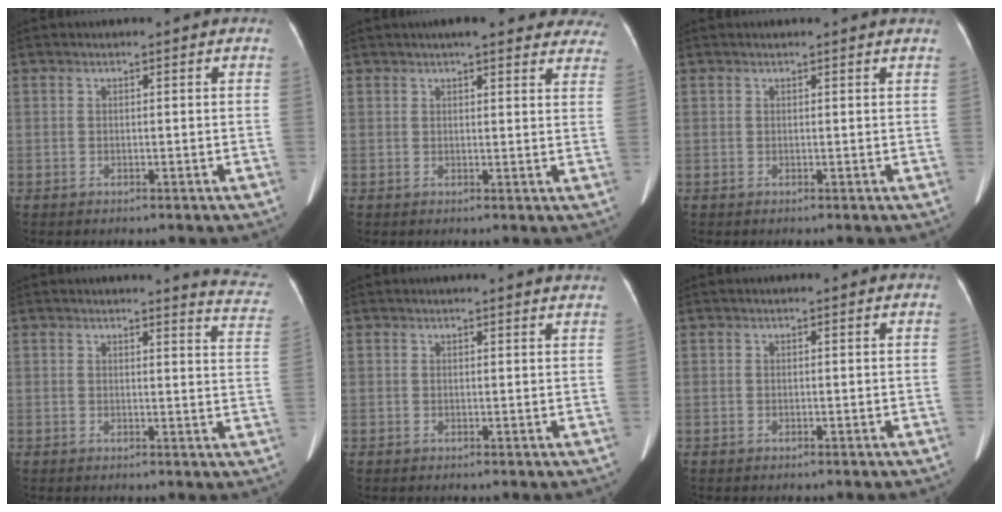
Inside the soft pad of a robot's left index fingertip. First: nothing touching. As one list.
[{"total": 17.3, "force": [15.3, 3.7, 7.1], "torque": [-0.063, 0.009, 0.165]}, {"total": 1.9, "force": [1.8, 0.3, 0.4], "torque": [-0.011, 0.008, 0.016]}, {"total": 8.1, "force": [8.1, 0.7, 1.0], "torque": [0.009, -0.064, 0.055]}, {"total": 4.0, "force": [3.9, 0.5, 0.9], "torque": [-0.010, 0.003, 0.030]}, {"total": 0.0}]